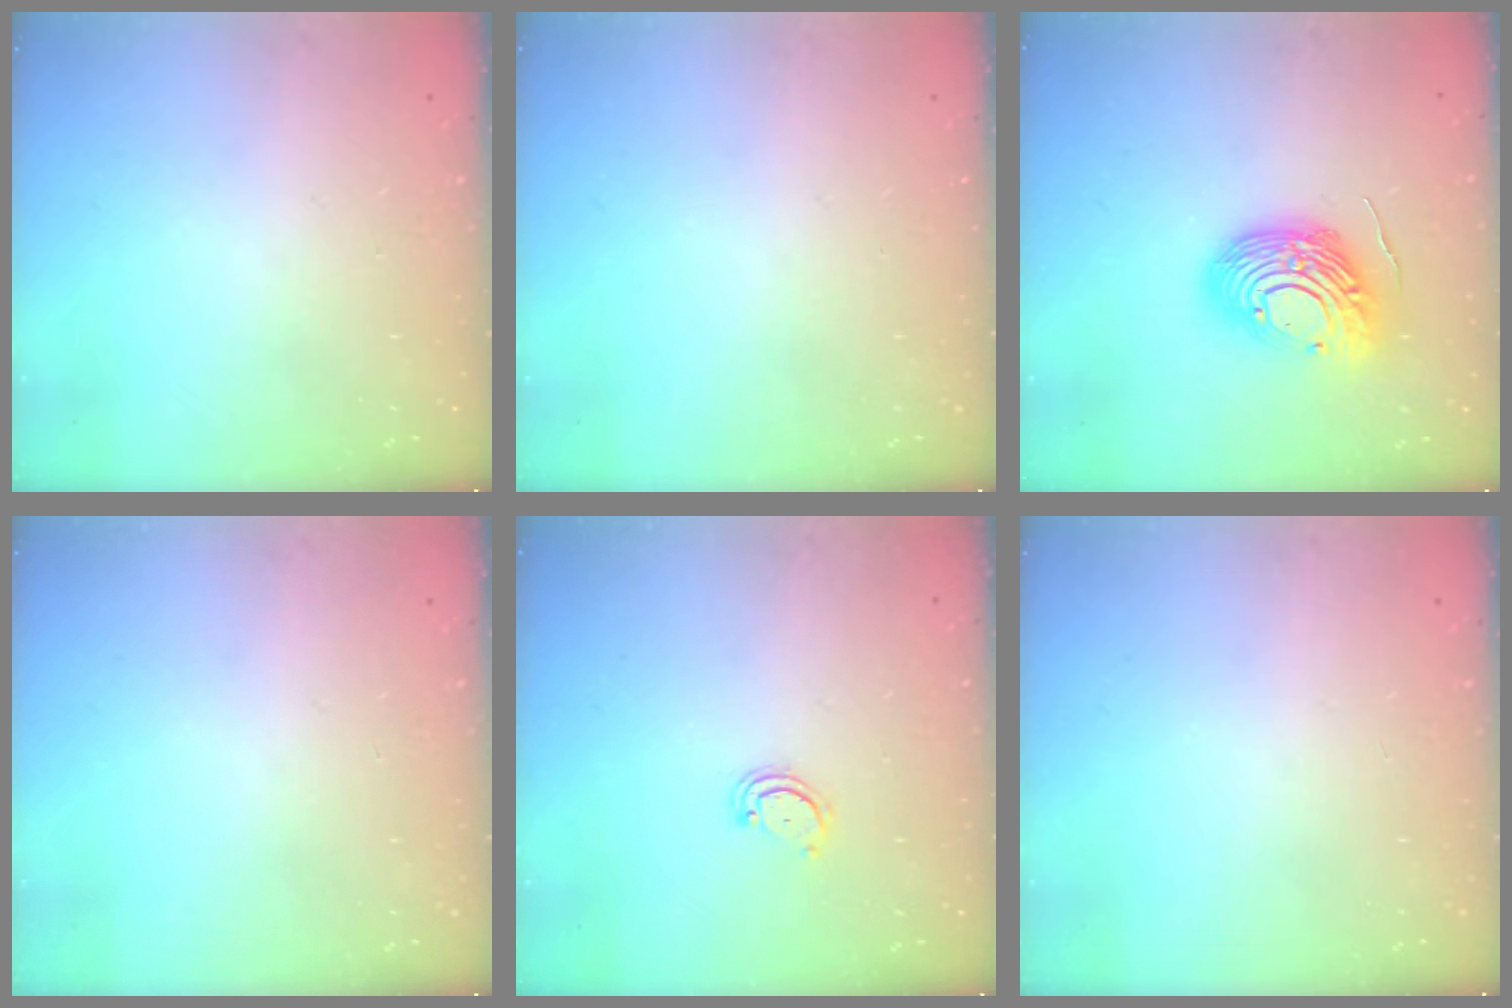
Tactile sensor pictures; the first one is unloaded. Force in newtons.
{"total": 0.0}
{"total": 14.4, "press": 14.3, "slide": 2.2}
{"total": 0.0}
{"total": 2.6, "press": 2.6, "slide": 0.3}
{"total": 0.0}